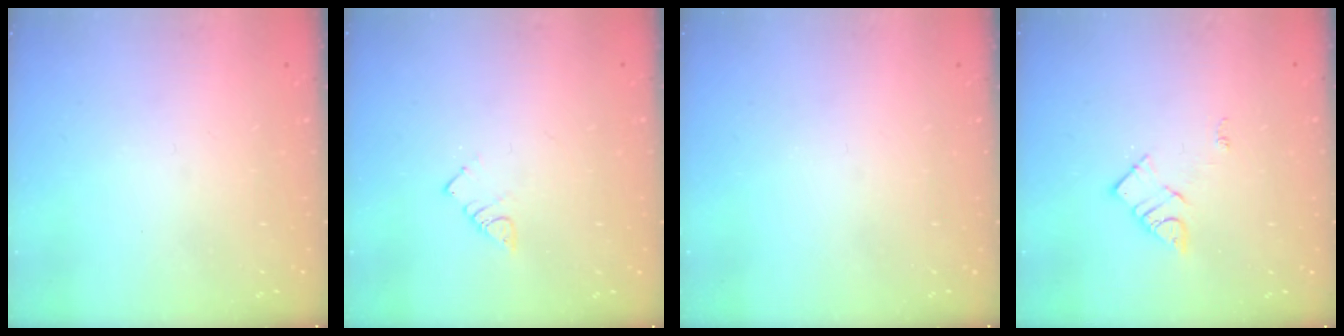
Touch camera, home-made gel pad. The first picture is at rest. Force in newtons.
{"total": 2.9, "press": 2.9, "slide": 0.5}
{"total": 0.0}
{"total": 7.4, "press": 7.4, "slide": 0.2}